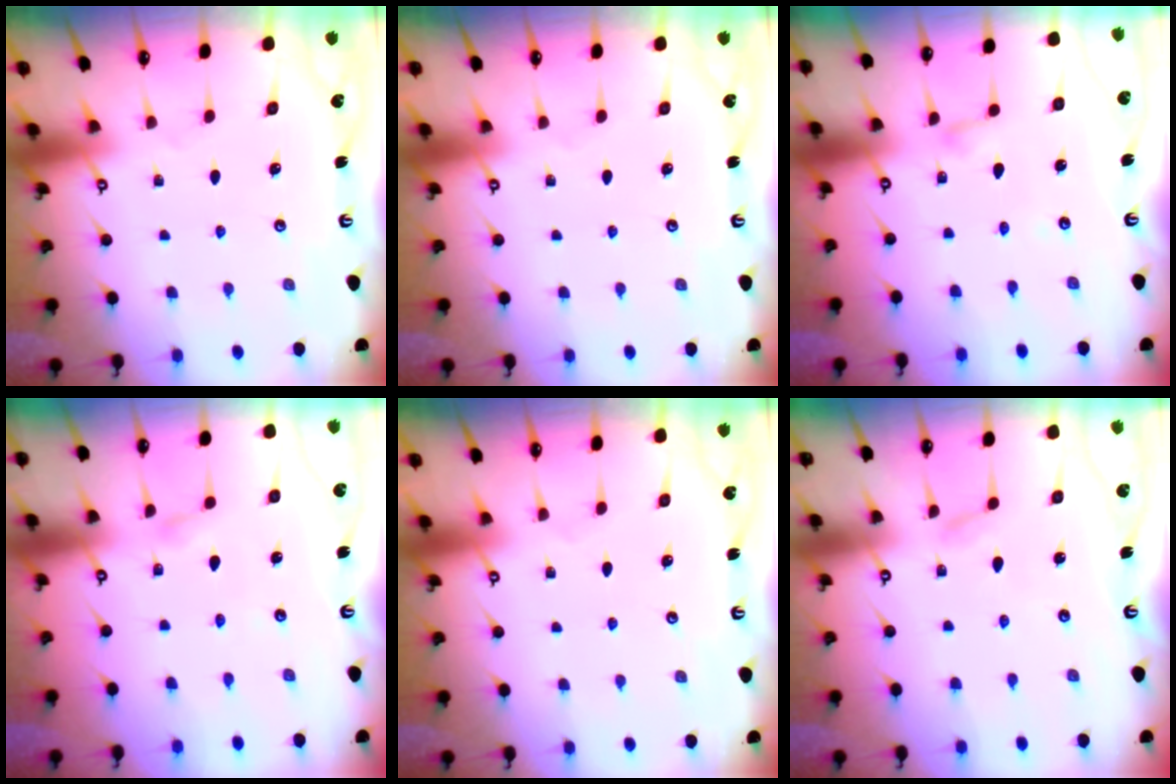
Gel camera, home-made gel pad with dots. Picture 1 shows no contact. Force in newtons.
{"total": 0.0}
{"total": 2.7, "press": 2.7, "slide": 0.3}
{"total": 3.4, "press": 3.4, "slide": 0.4}
{"total": 0.0}
{"total": 3.7, "press": 3.7, "slide": 0.3}